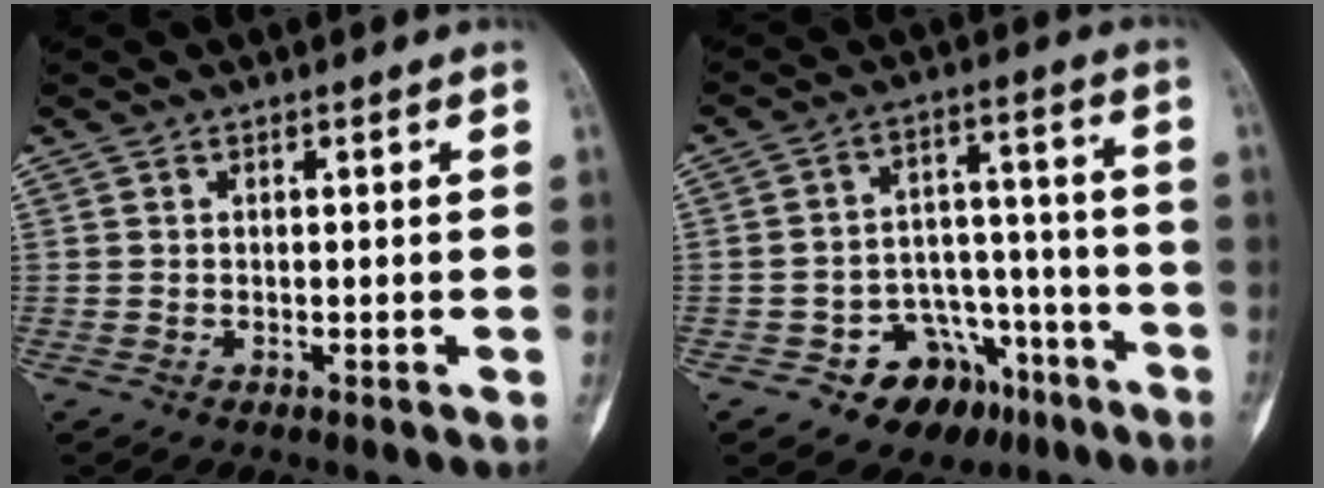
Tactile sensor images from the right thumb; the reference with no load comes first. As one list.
[{"total": 13.1, "force": [-7.7, 9.2, 5.4], "torque": [-0.026, 0.086, -0.109]}]